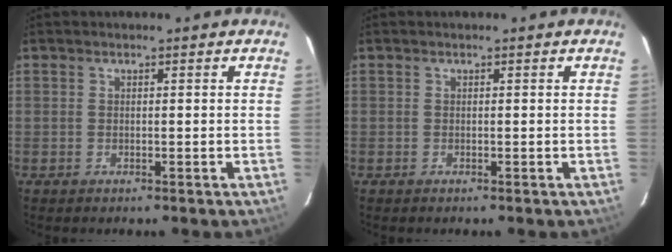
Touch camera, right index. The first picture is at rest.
{"total": 0.0}